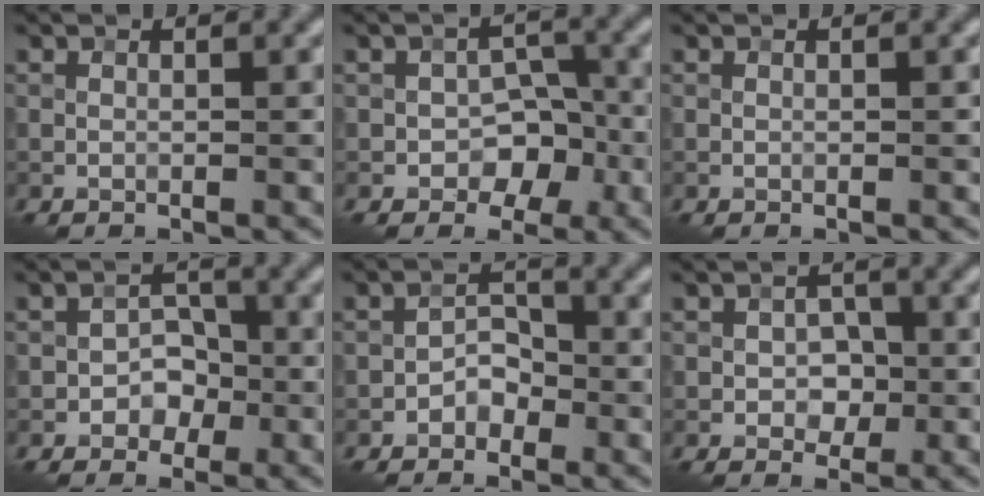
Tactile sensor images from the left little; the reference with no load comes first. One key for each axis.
{"total": 4.2, "fx": -1.5, "fy": 3.1, "fz": 2.4, "tx": -0.021, "ty": 0.001, "tz": -0.026}
{"total": 0.0}
{"total": 2.6, "fx": -0.9, "fy": 2.1, "fz": 1.3, "tx": -0.004, "ty": 0.004, "tz": -0.022}
{"total": 2.1, "fx": -1.2, "fy": 1.5, "fz": 1.0, "tx": -0.013, "ty": 0.009, "tz": -0.022}
{"total": 2.5, "fx": -0.4, "fy": 2.0, "fz": 1.5, "tx": -0.018, "ty": -0.002, "tz": -0.010}